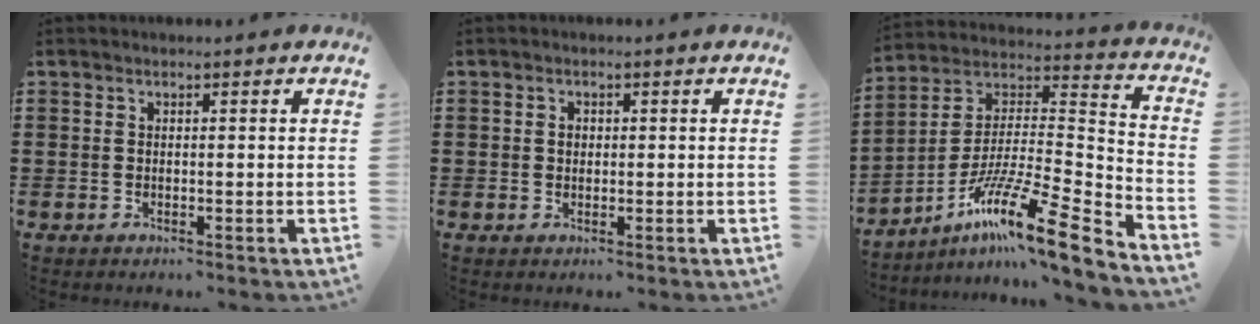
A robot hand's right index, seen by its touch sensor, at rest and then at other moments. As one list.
[{"total": 1.0, "force": [0.1, 0.8, 0.6], "torque": [-0.013, 0.004, 0.003]}, {"total": 14.5, "force": [-9.8, 2.0, 10.6], "torque": [-0.176, 0.006, -0.180]}]